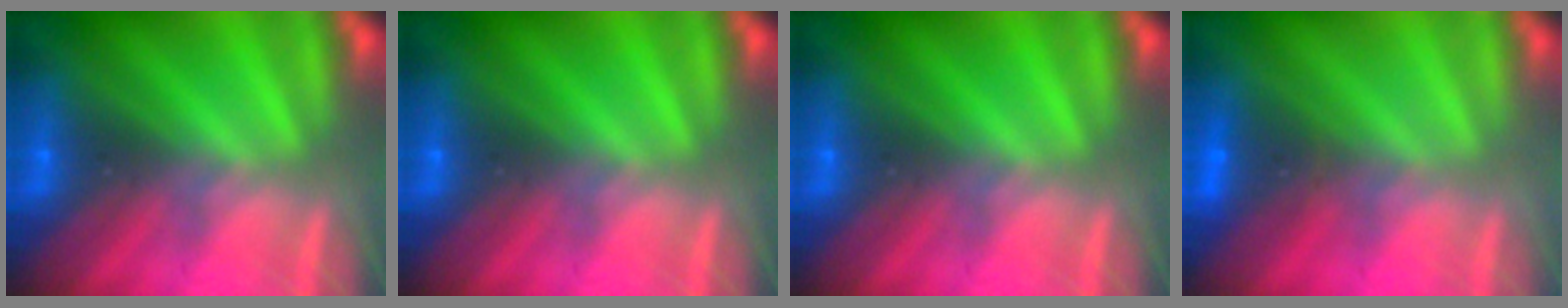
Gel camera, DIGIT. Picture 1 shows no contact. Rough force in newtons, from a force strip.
{"total": 0.0}
{"total": 0.0}
{"total": 1.7}